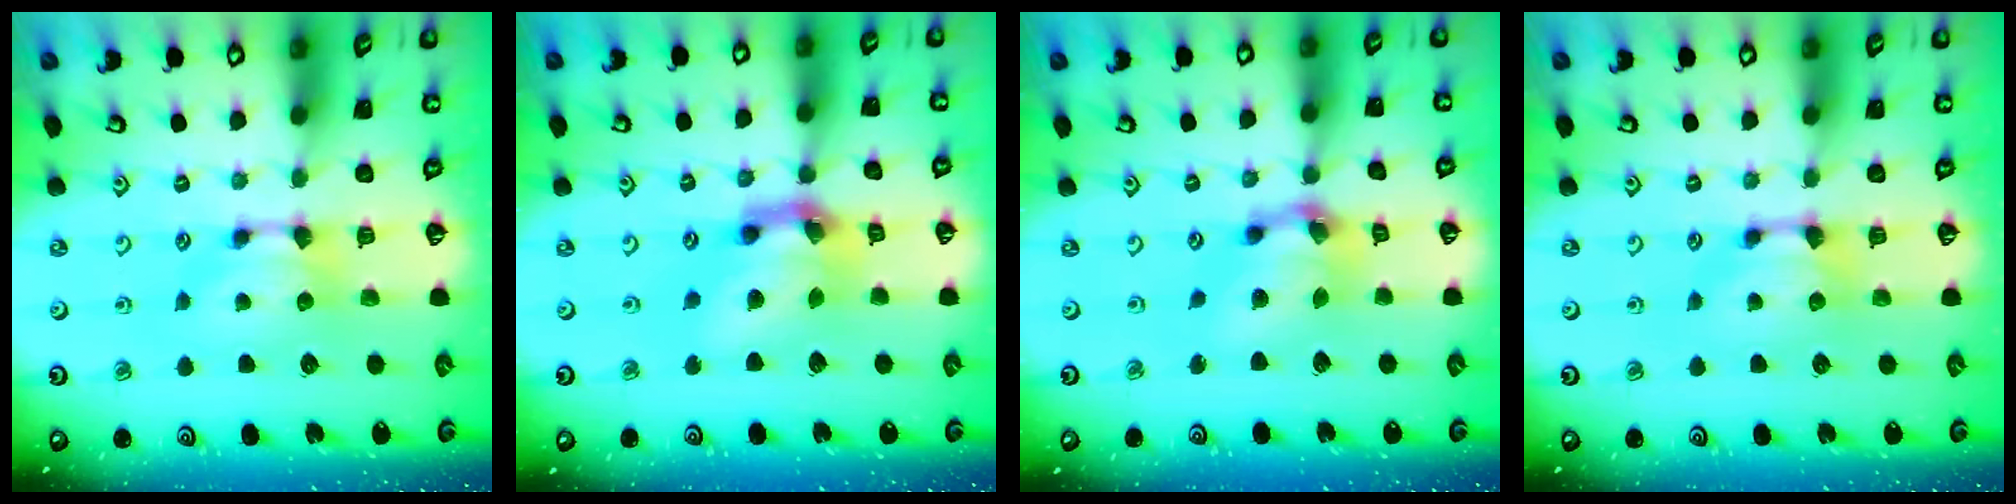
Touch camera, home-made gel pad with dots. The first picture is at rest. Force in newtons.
{"total": 8.2, "press": 7.9, "slide": 2.3}
{"total": 6.9, "press": 6.6, "slide": 2.2}
{"total": 1.2, "press": 0.9, "slide": 0.9}